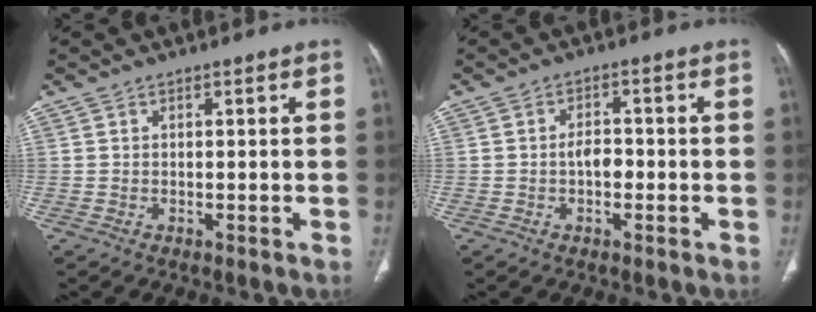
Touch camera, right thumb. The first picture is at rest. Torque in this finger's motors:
{"motor_torque": [1.30, 1.63, 0.15, -0.20, -0.01]}